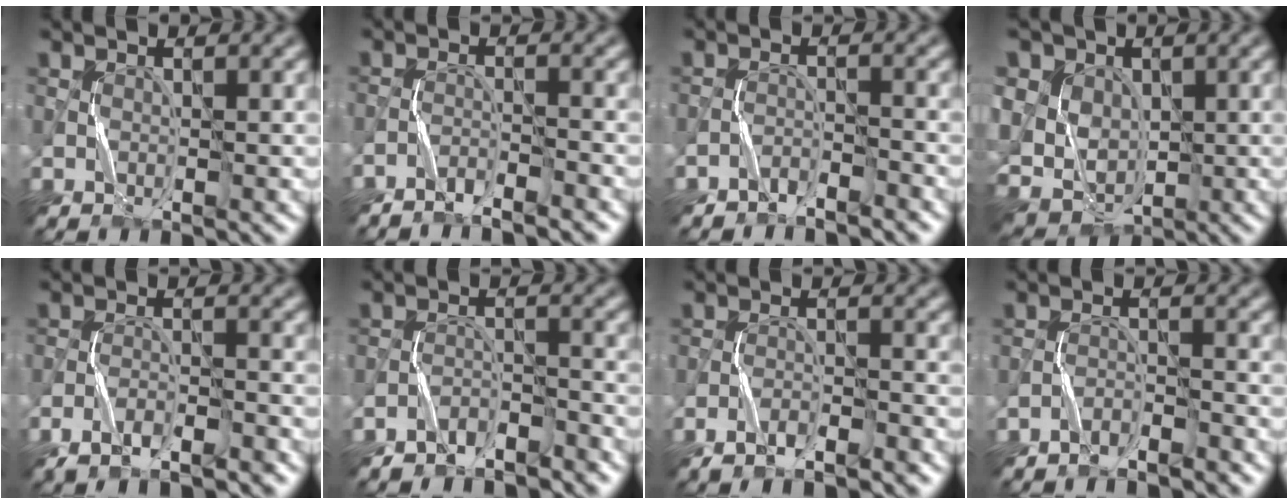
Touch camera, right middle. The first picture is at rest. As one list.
[{"total": 2.9, "force": [-2.9, -0.3, 0.4], "torque": [-0.016, 0.000, -0.051]}, {"total": 1.8, "force": [-1.8, 0.0, 0.0], "torque": [-0.001, 0.007, -0.037]}, {"total": 8.8, "force": [2.1, 7.5, 4.2], "torque": [-0.099, 0.032, 0.017]}, {"total": 4.3, "force": [-3.4, 1.2, 2.3], "torque": [-0.038, 0.000, -0.057]}, {"total": 3.2, "force": [-3.1, 0.8, 0.6], "torque": [-0.010, 0.003, -0.059]}, {"total": 3.3, "force": [-2.7, 0.7, 1.8], "torque": [-0.032, 0.004, -0.046]}, {"total": 1.9, "force": [-1.9, 0.2, 0.3], "torque": [-0.006, 0.007, -0.038]}]